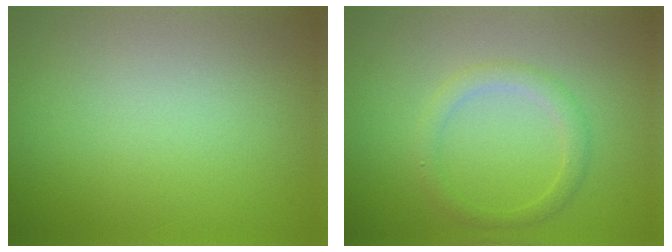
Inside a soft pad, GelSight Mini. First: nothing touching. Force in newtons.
{"total": 2.0, "press": 2.0, "slide": 0.1}